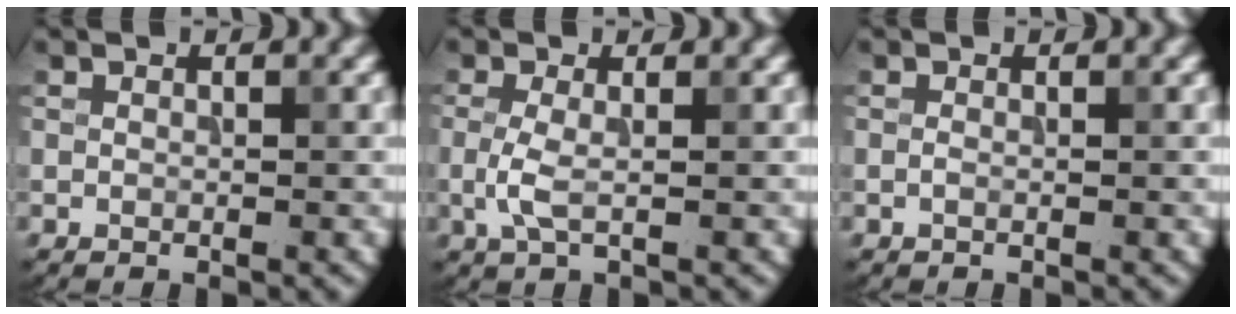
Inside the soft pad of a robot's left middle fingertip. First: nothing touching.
{"total": 2.0, "force": [-0.3, 0.6, 1.8], "torque": [-0.043, -0.001, -0.010]}
{"total": 0.0}